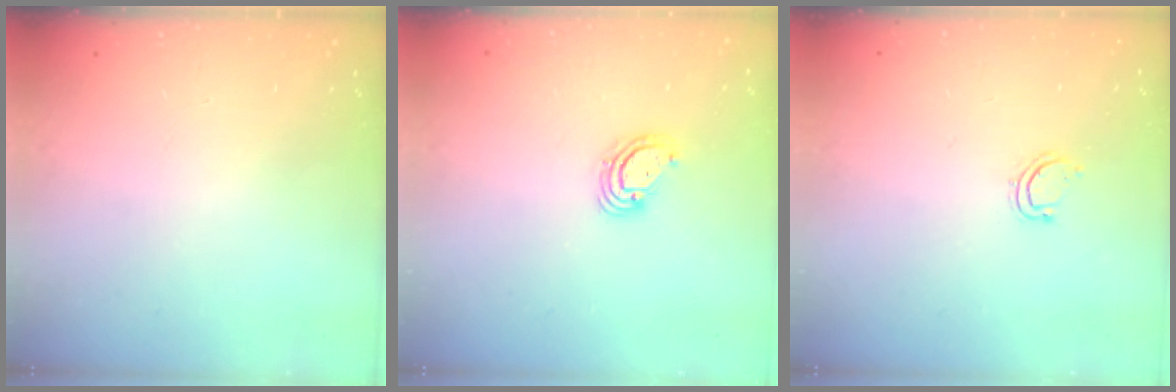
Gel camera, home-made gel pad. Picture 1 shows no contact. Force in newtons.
{"total": 4.1, "press": 4.1, "slide": 0.4}
{"total": 4.3, "press": 4.2, "slide": 1.0}